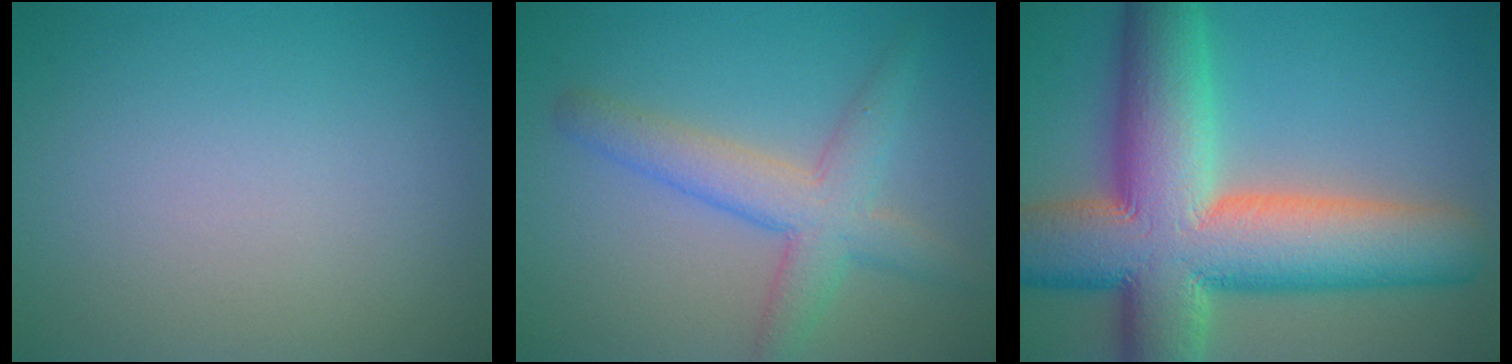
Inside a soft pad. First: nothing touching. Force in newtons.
{"total": 4.6, "press": 4.6, "slide": 0.1}
{"total": 15.7, "press": 15.7, "slide": 1.1}